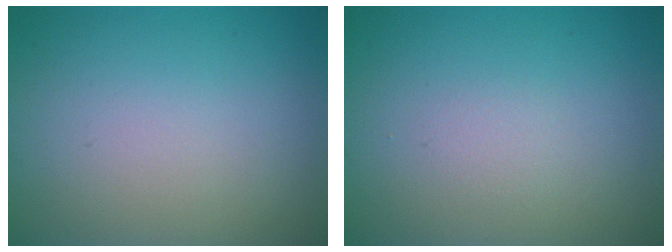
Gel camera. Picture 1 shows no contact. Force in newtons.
{"total": 0.7, "press": 0.7, "slide": 0.0}